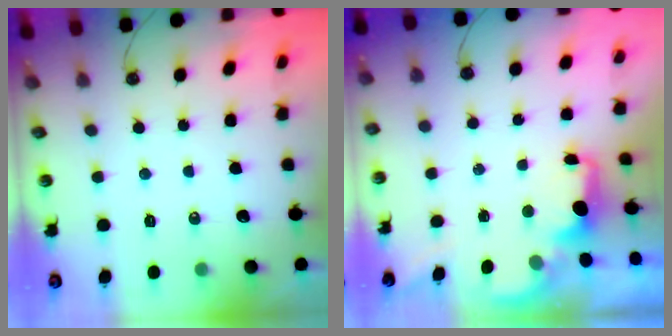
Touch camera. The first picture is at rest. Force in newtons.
{"total": 1.6, "press": 1.4, "slide": 0.8}